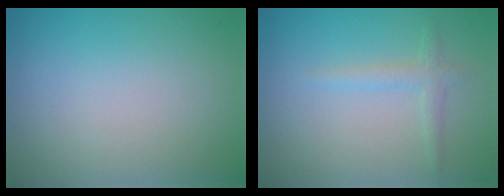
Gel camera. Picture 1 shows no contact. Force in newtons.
{"total": 1.5, "press": 1.4, "slide": 0.1}